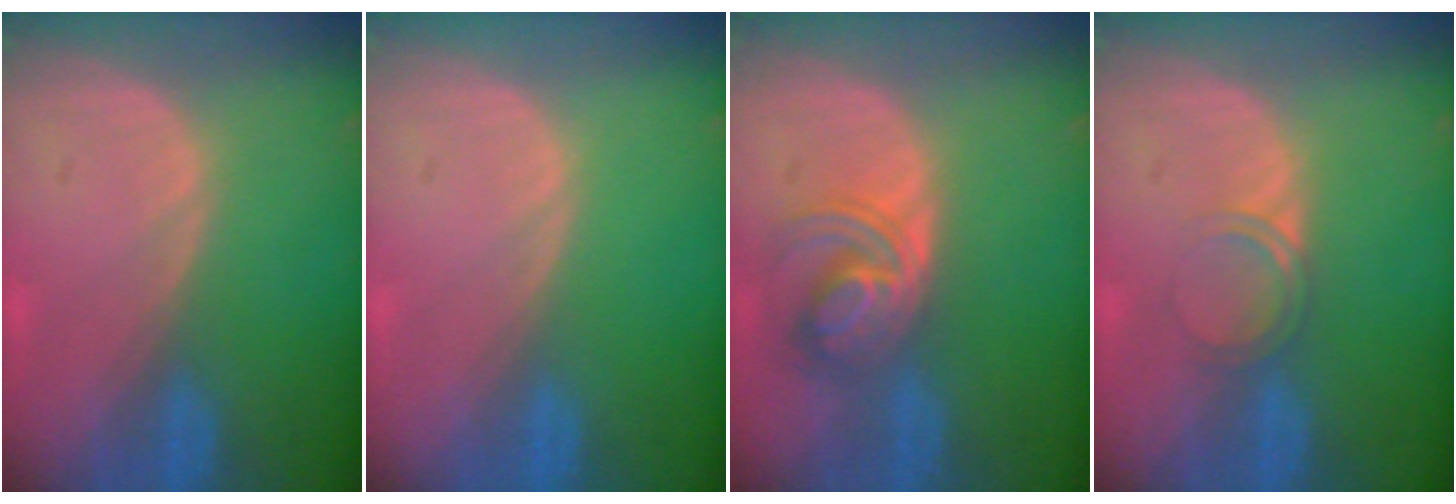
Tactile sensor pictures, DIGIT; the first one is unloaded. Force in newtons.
{"total": 0.0}
{"total": 5.6, "press": 5.6, "slide": 0.3}
{"total": 2.4, "press": 2.4, "slide": 0.2}